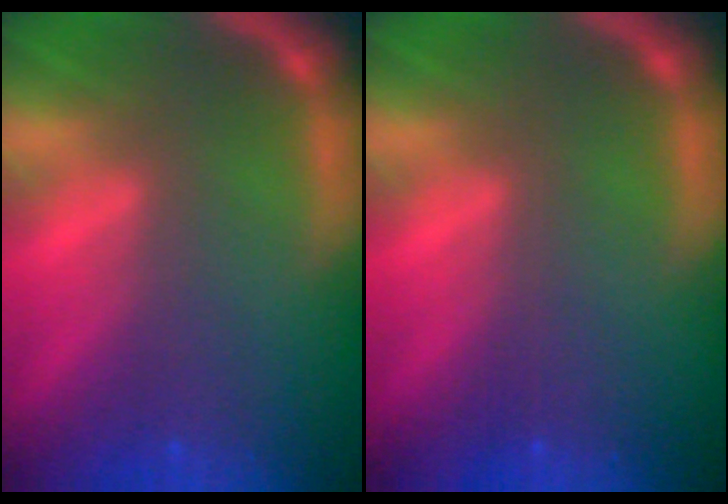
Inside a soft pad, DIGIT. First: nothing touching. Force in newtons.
{"total": 0.0}